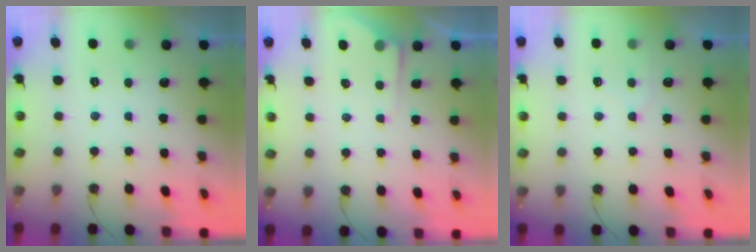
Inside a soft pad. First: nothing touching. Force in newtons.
{"total": 3.4, "press": 3.4, "slide": 0.6}
{"total": 5.3, "press": 5.3, "slide": 0.5}